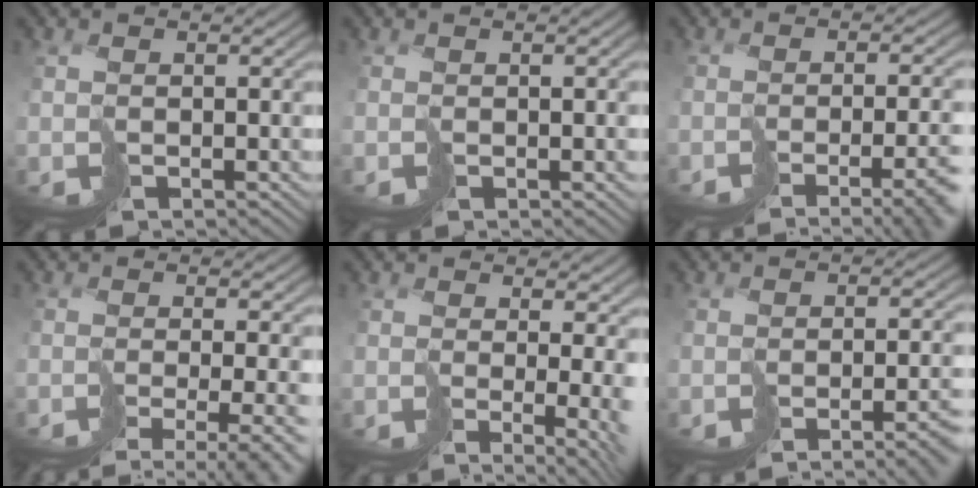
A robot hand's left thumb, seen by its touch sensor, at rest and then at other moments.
{"total": 0.8, "force": [0.0, -0.2, 0.7], "torque": [-0.010, 0.005, -0.001]}
{"total": 8.0, "force": [-4.7, 1.8, 6.2], "torque": [-0.062, -0.020, -0.039]}
{"total": 6.8, "force": [-4.7, 1.4, 4.7], "torque": [-0.058, -0.011, -0.035]}
{"total": 7.3, "force": [0.2, 2.6, 6.8], "torque": [-0.100, -0.021, 0.032]}
{"total": 6.1, "force": [-4.2, 0.6, 4.3], "torque": [-0.038, -0.012, -0.050]}